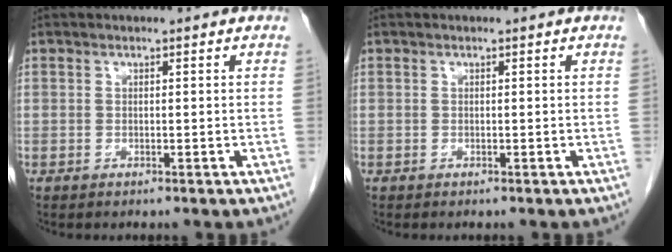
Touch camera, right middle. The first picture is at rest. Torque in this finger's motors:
{"motor_torque": [-0.23, -0.16, -0.10, -0.01]}